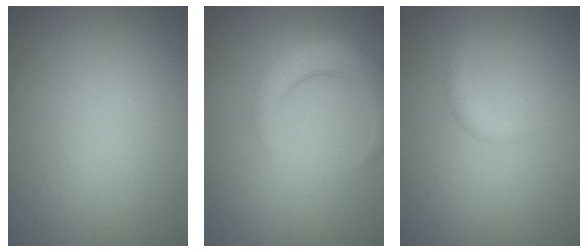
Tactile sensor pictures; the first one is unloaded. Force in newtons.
{"total": 4.4, "press": 4.4, "slide": 0.4}
{"total": 1.0, "press": 1.0, "slide": 0.0}